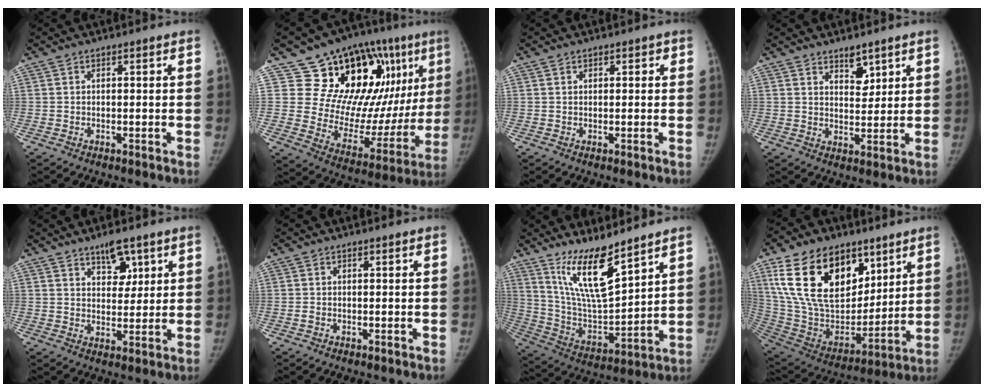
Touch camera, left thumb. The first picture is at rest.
{"total": 27.0, "force": [11.8, 14.2, 19.7], "torque": [-0.214, -0.031, 0.193]}
{"total": 1.1, "force": [0.6, 0.9, 0.3], "torque": [0.010, -0.001, 0.005]}
{"total": 4.7, "force": [3.2, 2.3, 2.5], "torque": [-0.016, -0.027, 0.055]}
{"total": 6.0, "force": [3.7, 3.0, 3.6], "torque": [-0.032, -0.024, 0.059]}
{"total": 0.7, "force": [-0.1, 0.5, 0.4], "torque": [-0.009, -0.001, -0.003]}
{"total": 14.7, "force": [10.4, 3.4, 9.8], "torque": [-0.157, -0.076, 0.210]}
{"total": 26.4, "force": [13.1, 15.9, 16.5], "torque": [-0.279, -0.033, 0.248]}